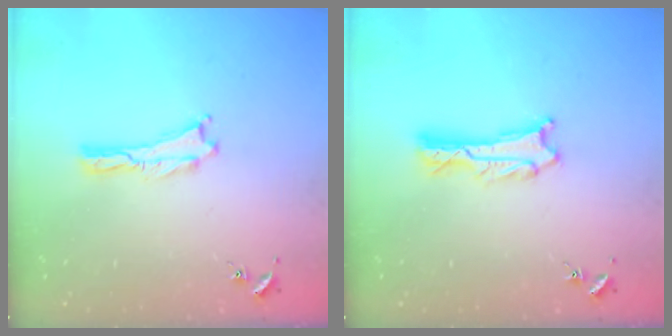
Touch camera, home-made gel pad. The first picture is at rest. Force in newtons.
{"total": 1.2, "press": 1.2, "slide": 0.1}